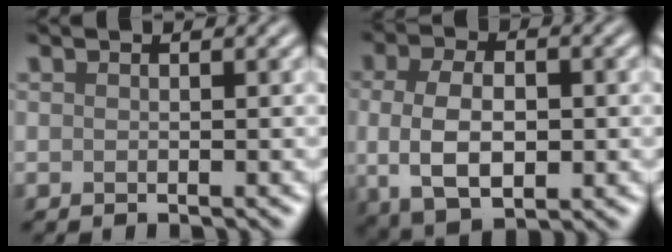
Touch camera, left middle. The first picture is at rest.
{"total": 6.8, "force": [-0.5, 3.9, 5.5], "torque": [-0.105, -0.004, -0.011]}